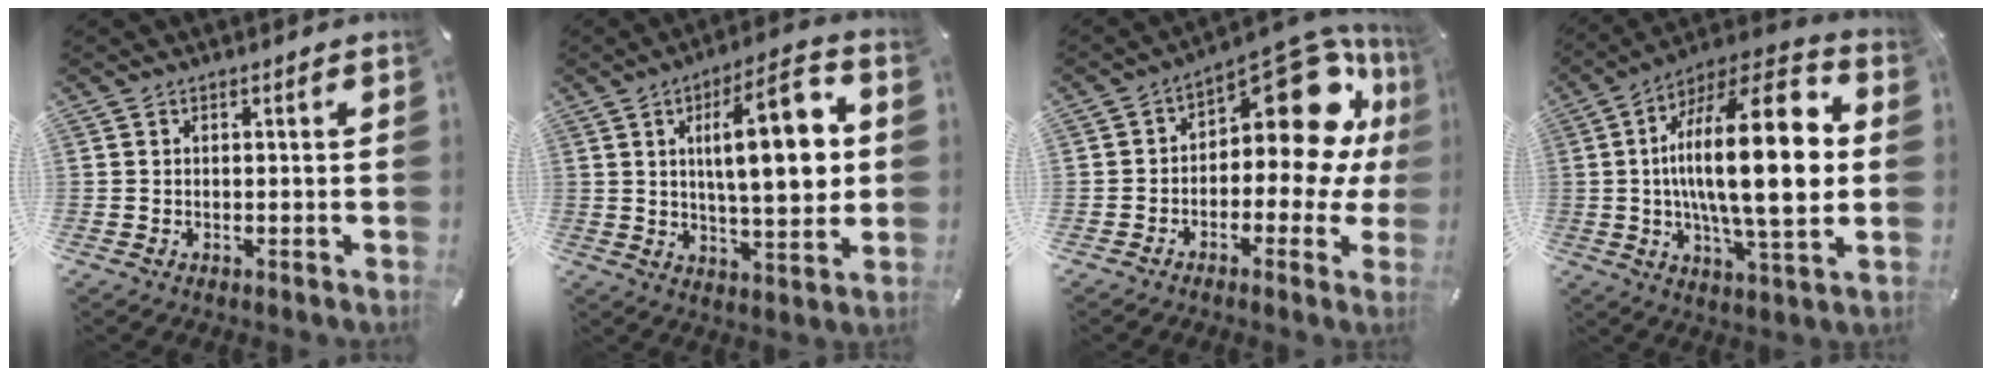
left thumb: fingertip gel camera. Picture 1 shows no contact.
{"total": 18.8, "force": [3.9, 7.1, 17.0], "torque": [-0.250, -0.002, 0.052]}
{"total": 18.1, "force": [6.8, 9.0, 14.1], "torque": [-0.176, -0.065, 0.113]}
{"total": 27.3, "force": [1.7, 9.5, 25.5], "torque": [-0.436, -0.013, 0.011]}